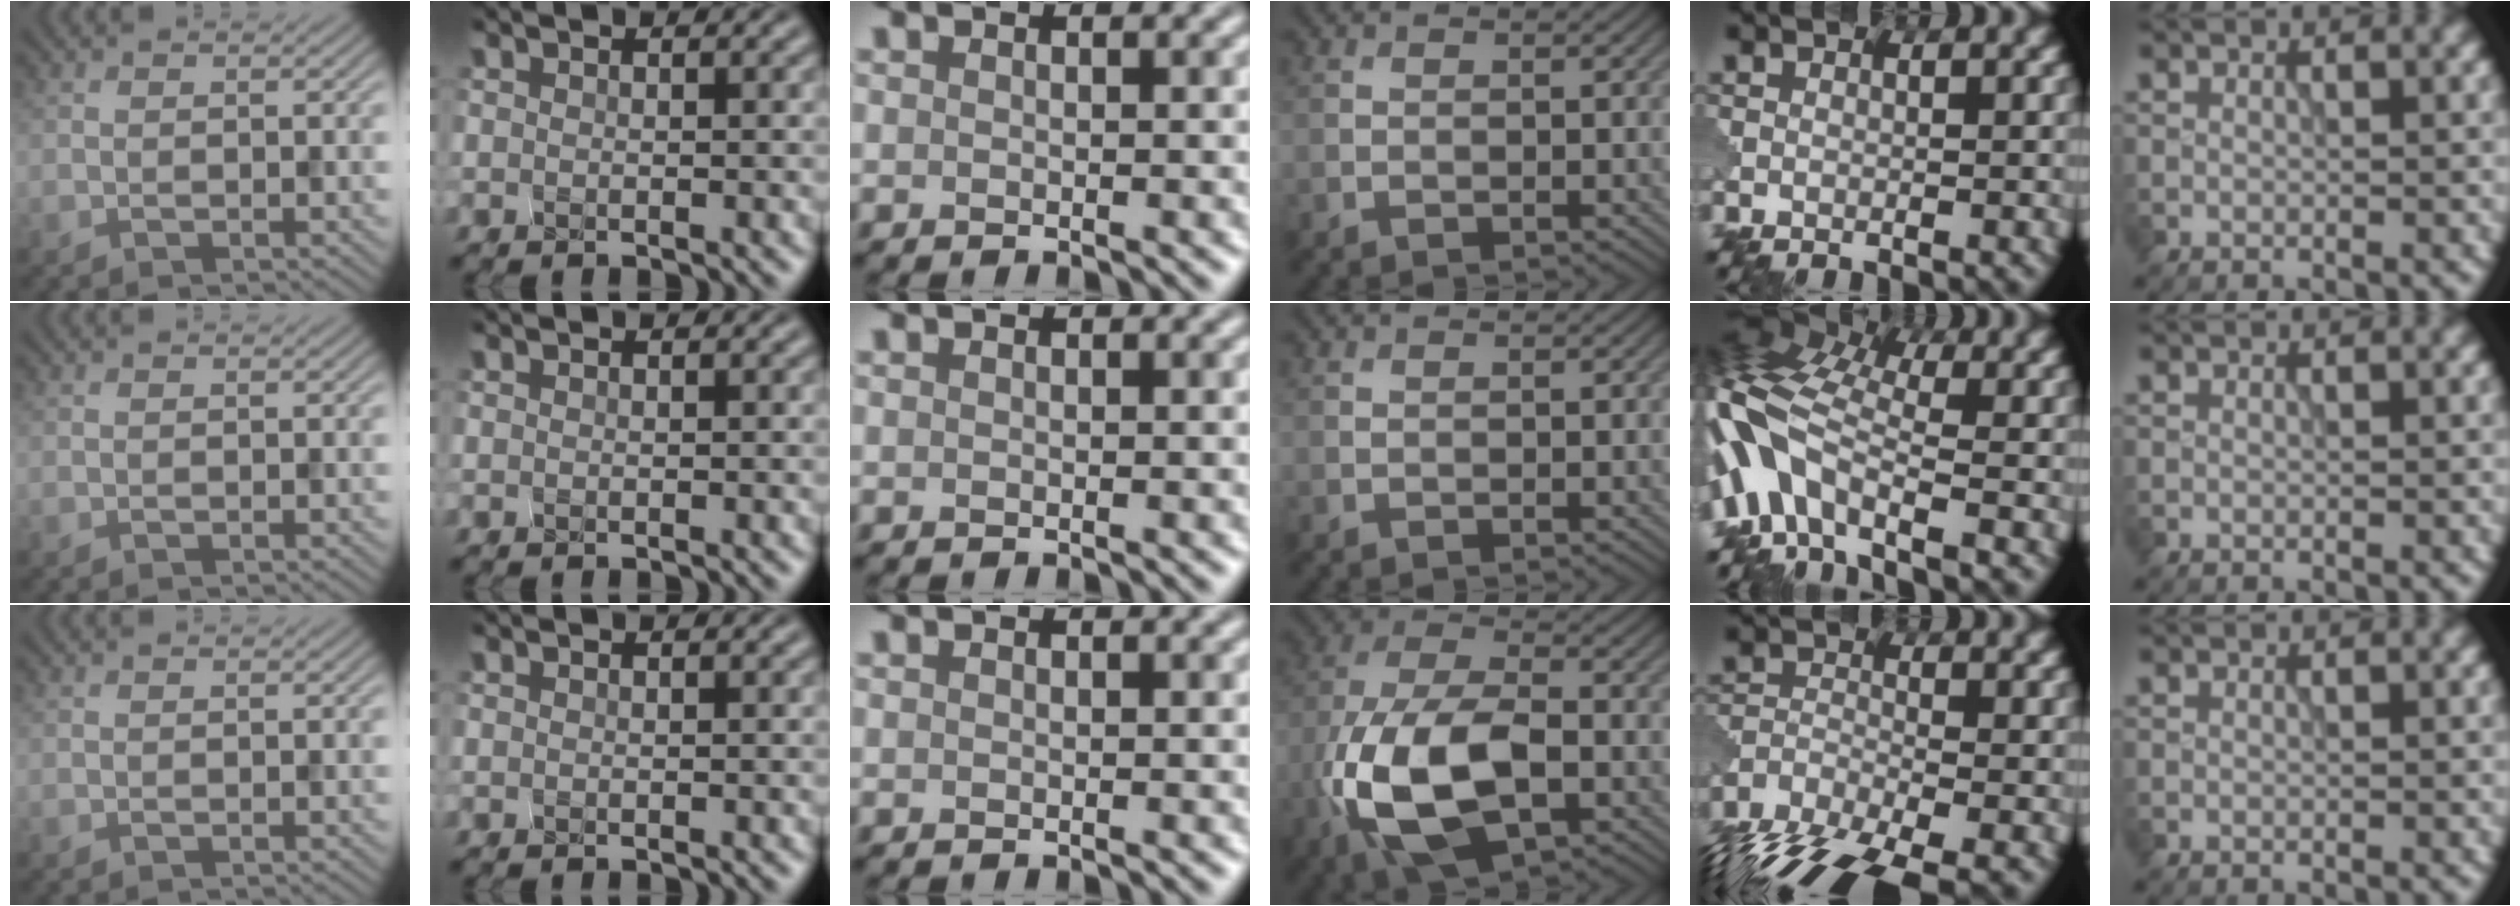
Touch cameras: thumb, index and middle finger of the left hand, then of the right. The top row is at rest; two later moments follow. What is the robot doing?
{"motion": "squeeze", "object": "clothespin"}